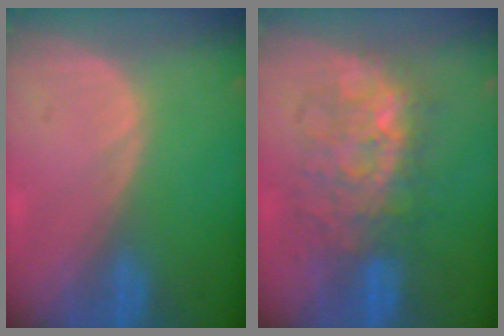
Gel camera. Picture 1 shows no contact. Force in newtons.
{"total": 8.7, "press": 8.7, "slide": 0.3}